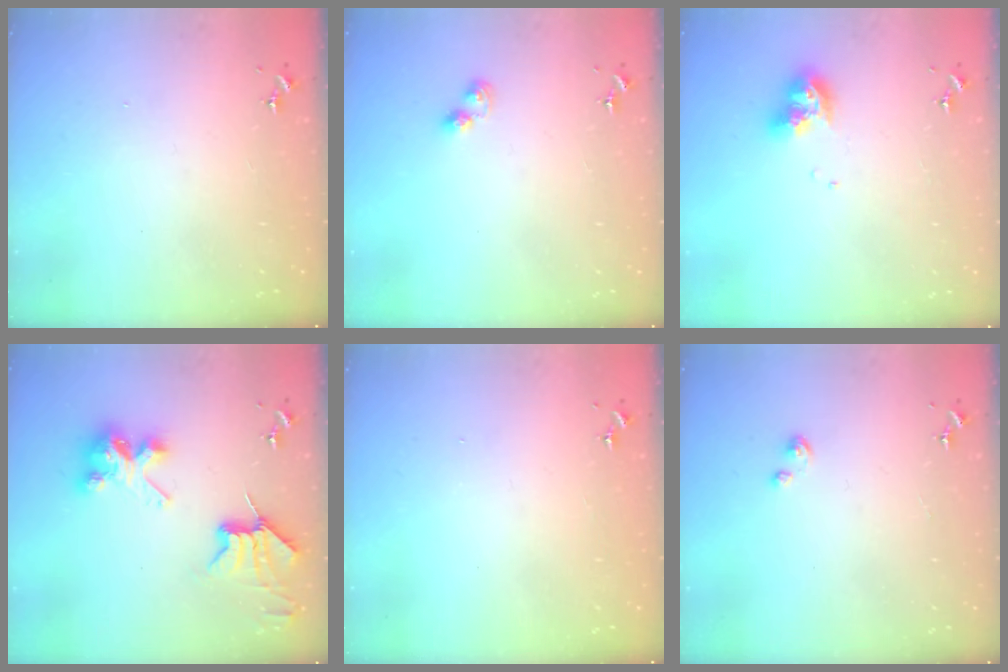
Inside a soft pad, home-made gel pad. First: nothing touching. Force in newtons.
{"total": 3.6, "press": 3.5, "slide": 0.4}
{"total": 11.1, "press": 11.1, "slide": 1.3}
{"total": 10.1, "press": 10.1, "slide": 0.4}
{"total": 0.0}
{"total": 2.7, "press": 2.7, "slide": 0.3}